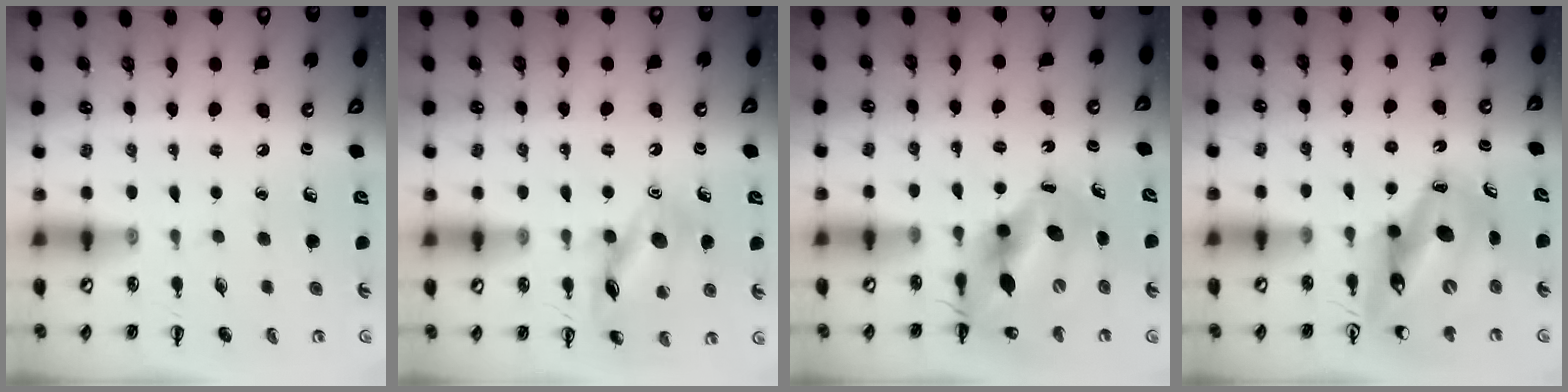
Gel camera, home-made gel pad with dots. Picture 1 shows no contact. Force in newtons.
{"total": 13.8, "press": 13.7, "slide": 0.7}
{"total": 12.1, "press": 11.6, "slide": 3.3}
{"total": 14.4, "press": 13.7, "slide": 4.3}